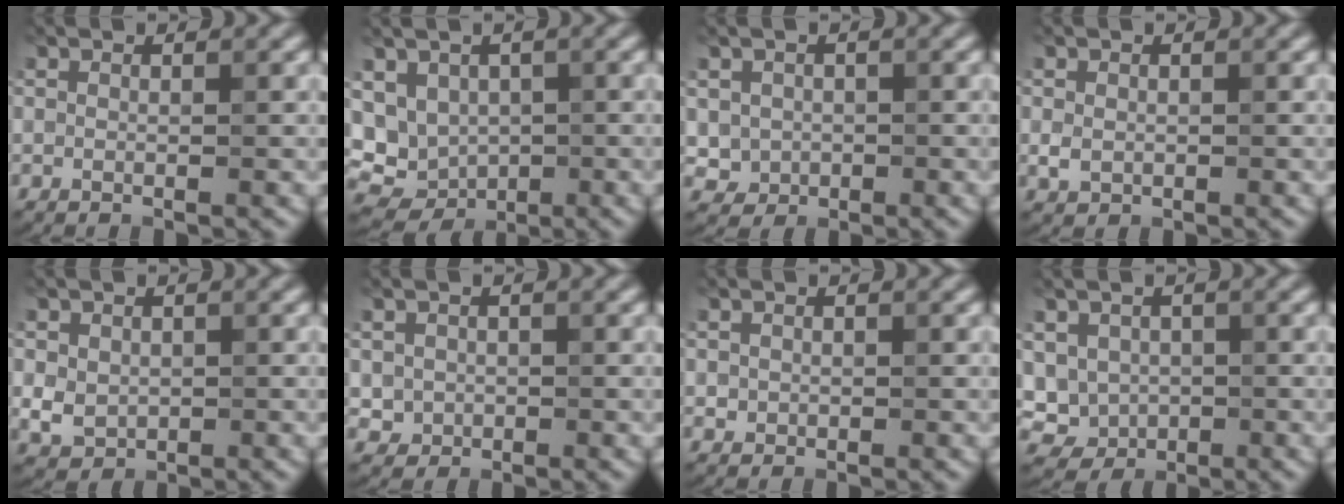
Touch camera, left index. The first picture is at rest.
{"total": 5.8, "force": [0.3, 5.0, 2.9], "torque": [-0.039, -0.005, 0.011]}
{"total": 2.1, "force": [0.0, 2.0, 0.5], "torque": [-0.004, -0.006, 0.003]}
{"total": 1.3, "force": [-0.1, 1.1, 0.7], "torque": [-0.013, -0.004, -0.001]}
{"total": 2.6, "force": [0.1, 2.3, 1.2], "torque": [-0.025, -0.004, 0.004]}
{"total": 1.6, "force": [0.0, 1.6, 0.3], "torque": [0.003, -0.005, 0.001]}
{"total": 0.8, "force": [0.1, 0.8, 0.1], "torque": [0.004, -0.004, 0.001]}
{"total": 4.5, "force": [0.1, 4.0, 1.9], "torque": [-0.034, 0.004, -0.004]}